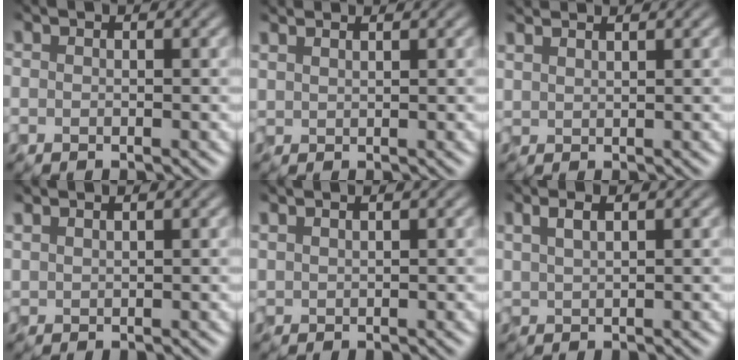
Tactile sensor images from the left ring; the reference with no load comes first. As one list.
[{"total": 2.3, "force": [2.2, 0.5, 0.7], "torque": [-0.012, 0.006, 0.030]}, {"total": 2.6, "force": [2.4, 0.4, 0.8], "torque": [-0.008, 0.006, 0.034]}, {"total": 1.3, "force": [1.2, 0.1, 0.2], "torque": [-0.007, 0.003, 0.026]}, {"total": 1.3, "force": [1.2, 0.3, 0.5], "torque": [-0.008, 0.004, 0.020]}, {"total": 2.0, "force": [1.3, 0.6, 1.4], "torque": [-0.027, 0.002, 0.028]}]